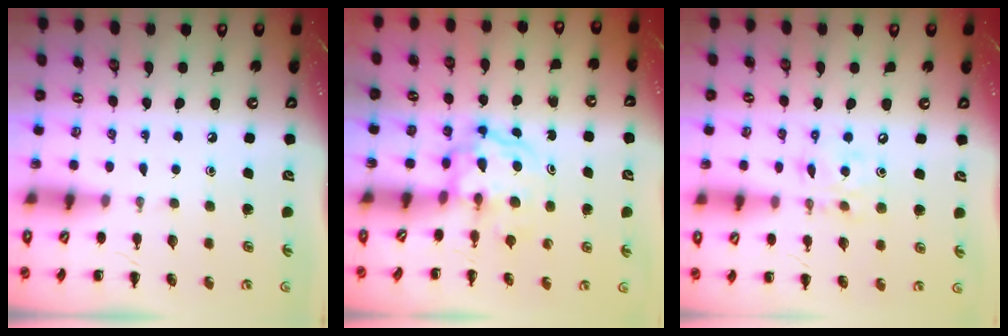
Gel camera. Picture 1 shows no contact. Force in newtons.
{"total": 3.9, "press": 3.9, "slide": 0.5}
{"total": 10.8, "press": 10.5, "slide": 2.3}